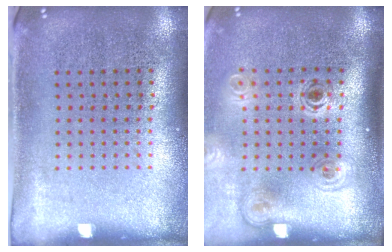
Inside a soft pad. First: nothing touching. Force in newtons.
{"total": 1.9, "press": 1.3, "slide": 1.4}